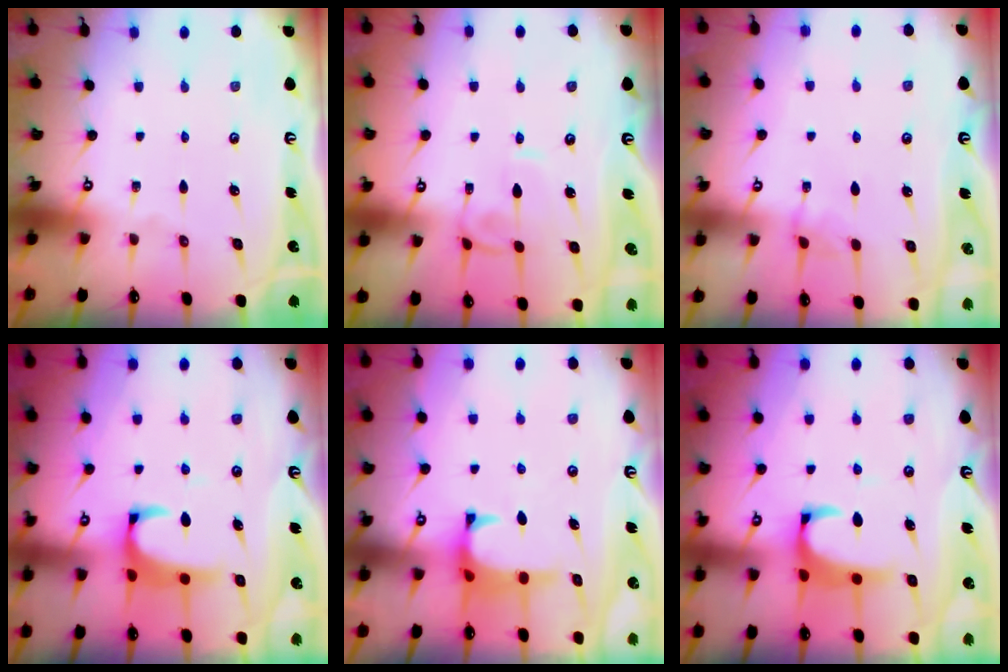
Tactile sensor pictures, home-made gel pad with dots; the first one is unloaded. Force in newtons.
{"total": 1.0, "press": 1.0, "slide": 0.2}
{"total": 2.8, "press": 2.8, "slide": 0.3}
{"total": 2.1, "press": 1.8, "slide": 0.9}
{"total": 0.9, "press": 0.7, "slide": 0.7}
{"total": 2.2, "press": 2.0, "slide": 0.9}